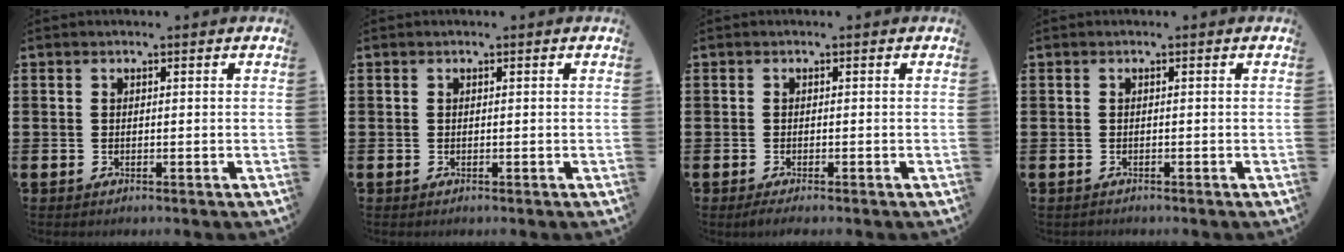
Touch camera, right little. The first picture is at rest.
{"total": 0.0}
{"total": 1.0, "force": [-0.8, 0.1, 0.6], "torque": [-0.011, -0.002, -0.016]}
{"total": 0.6, "force": [-0.6, 0.1, -0.1], "torque": [0.000, -0.001, -0.013]}